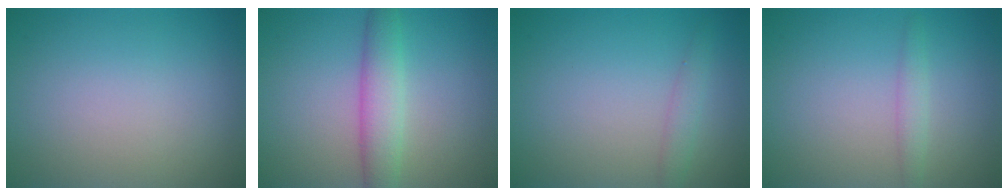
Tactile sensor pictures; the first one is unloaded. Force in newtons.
{"total": 3.6, "press": 3.6, "slide": 0.1}
{"total": 1.4, "press": 1.4, "slide": 0.1}
{"total": 1.3, "press": 1.3, "slide": 0.1}